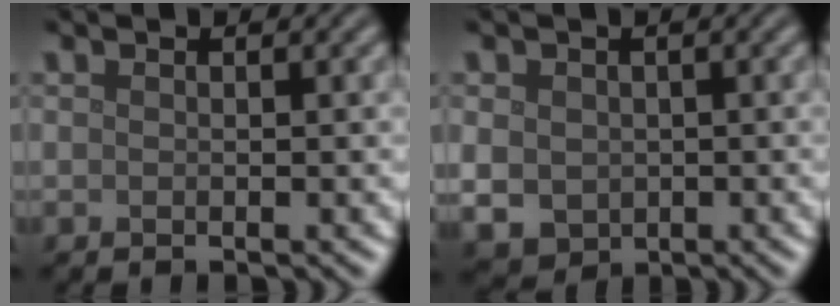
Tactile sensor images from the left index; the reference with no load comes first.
{"total": 2.9, "force": [0.0, 2.6, 1.4], "torque": [-0.035, -0.005, 0.004]}